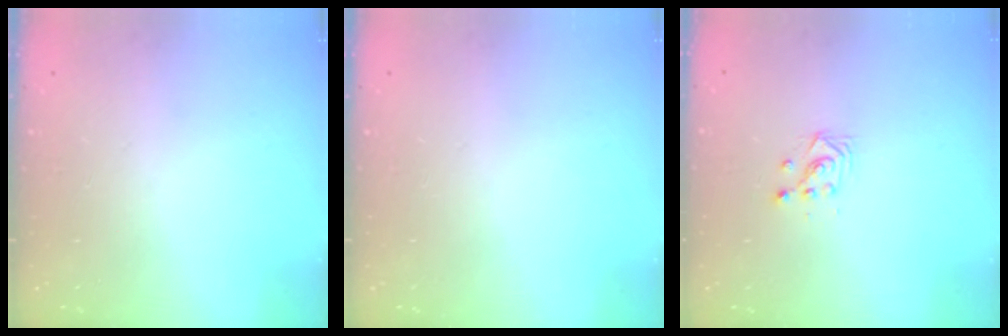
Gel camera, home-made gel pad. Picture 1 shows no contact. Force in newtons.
{"total": 0.0}
{"total": 3.0, "press": 3.0, "slide": 0.1}